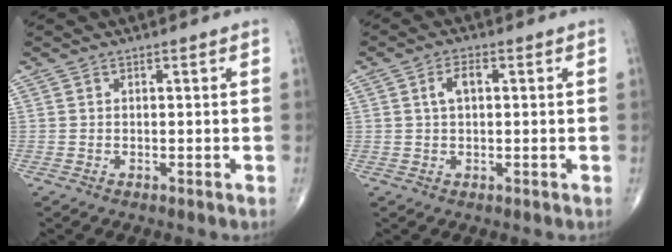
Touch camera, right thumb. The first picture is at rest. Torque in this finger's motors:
{"motor_torque": [0.05, 0.05, -0.10, 0.14, 0.08]}